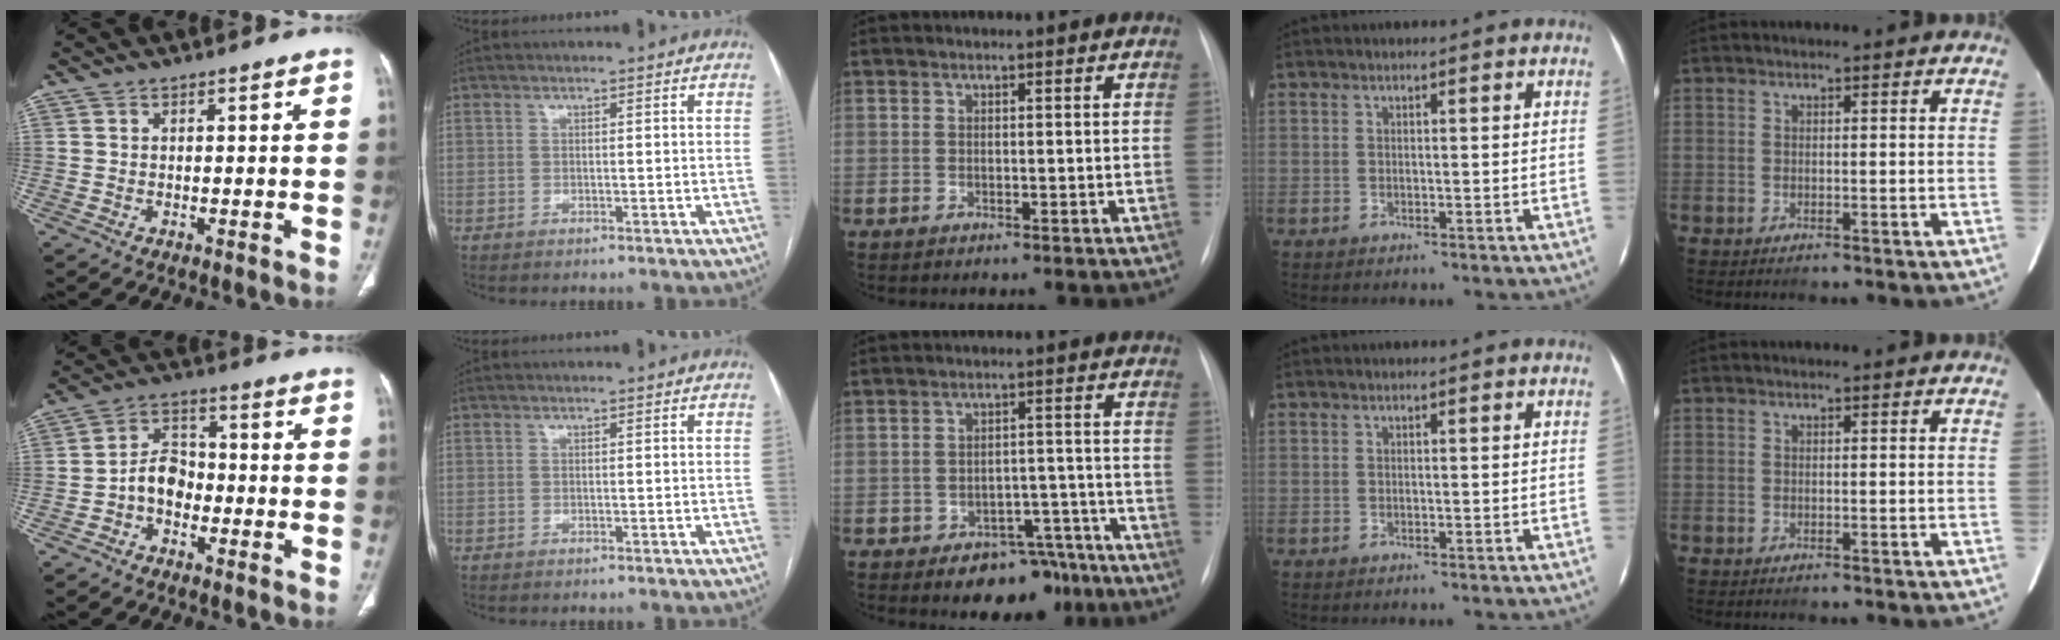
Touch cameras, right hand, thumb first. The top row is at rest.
{"thumb": {"total": 6.3, "force": [-2.2, 4.5, 3.8], "torque": [-0.050, 0.029, -0.052]}, "middle": {"total": 8.2, "force": [-6.0, 4.5, 3.4], "torque": [-0.016, 0.029, -0.079]}}